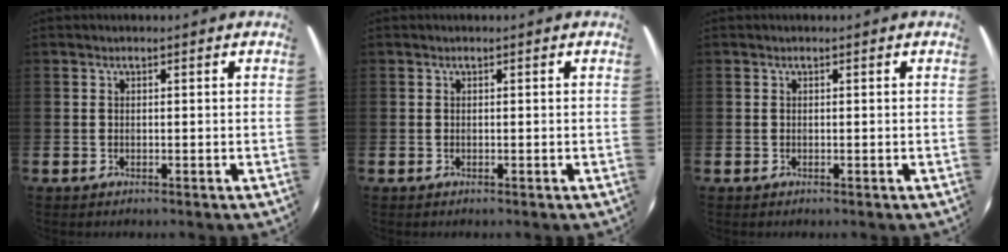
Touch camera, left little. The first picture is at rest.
{"total": 0.0}
{"total": 0.0}